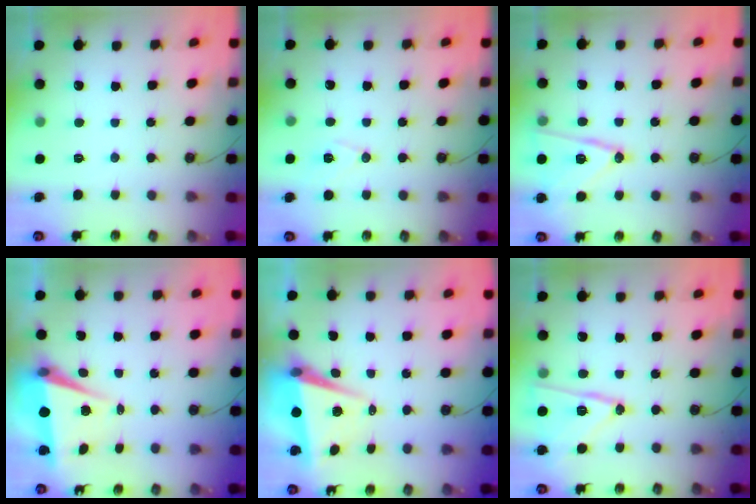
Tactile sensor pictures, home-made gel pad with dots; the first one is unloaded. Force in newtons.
{"total": 7.2, "press": 6.2, "slide": 3.8}
{"total": 14.3, "press": 14.3, "slide": 0.6}
{"total": 7.0, "press": 5.4, "slide": 4.4}
{"total": 6.9, "press": 5.5, "slide": 4.1}
{"total": 14.2, "press": 14.2, "slide": 0.5}